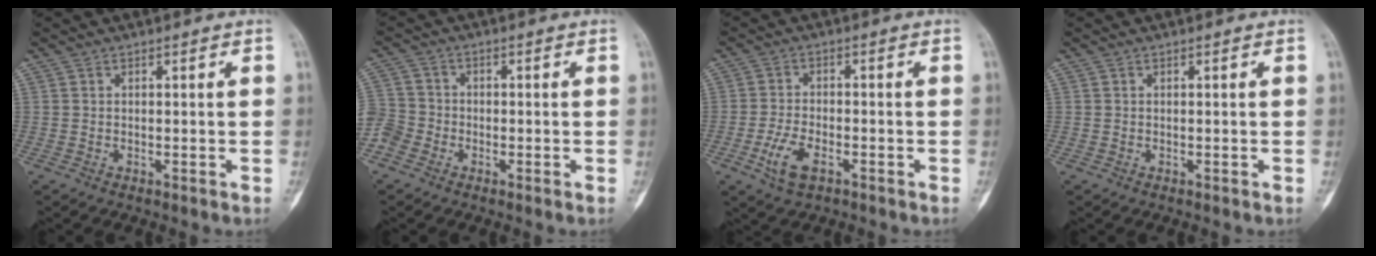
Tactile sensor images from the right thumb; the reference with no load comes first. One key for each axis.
{"total": 5.8, "fx": -2.8, "fy": 4.8, "fz": 1.6, "tx": -0.029, "ty": 0.012, "tz": -0.063}
{"total": 6.0, "fx": -2.7, "fy": 3.0, "fz": 4.4, "tx": -0.087, "ty": 0.010, "tz": -0.051}
{"total": 0.0}